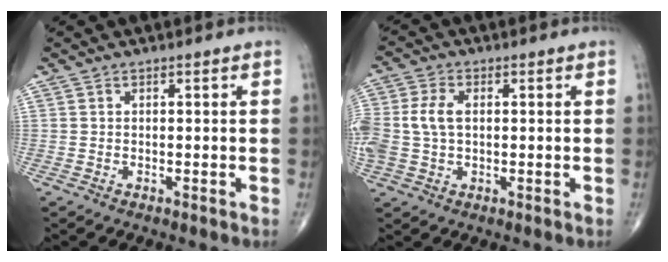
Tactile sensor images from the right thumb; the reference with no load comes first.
{"total": 7.5, "force": [0.3, 4.9, 5.7], "torque": [-0.143, 0.016, 0.009]}